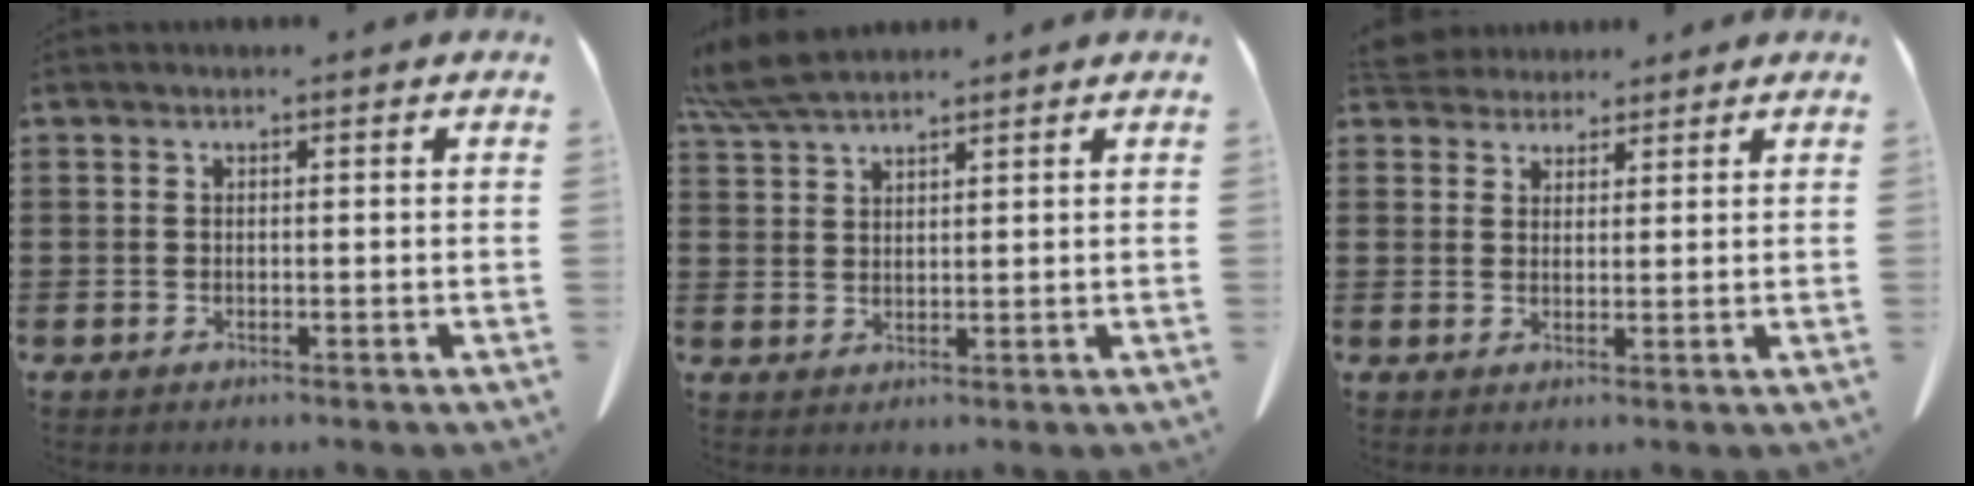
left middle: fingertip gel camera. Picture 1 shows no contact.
{"total": 5.7, "force": [4.9, 0.9, 2.7], "torque": [-0.075, -0.013, 0.093]}
{"total": 3.6, "force": [3.5, 1.1, 0.1], "torque": [-0.015, -0.007, 0.069]}